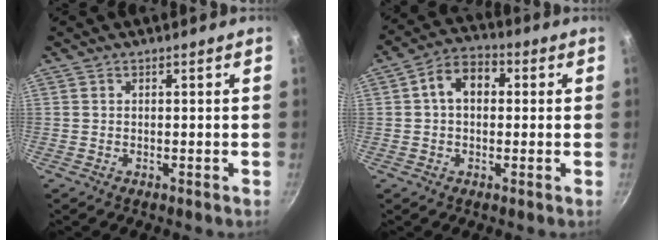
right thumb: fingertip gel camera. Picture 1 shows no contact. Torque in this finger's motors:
{"motor_torque": [-0.47, 0.53, 0.85, -0.30, 0.05]}